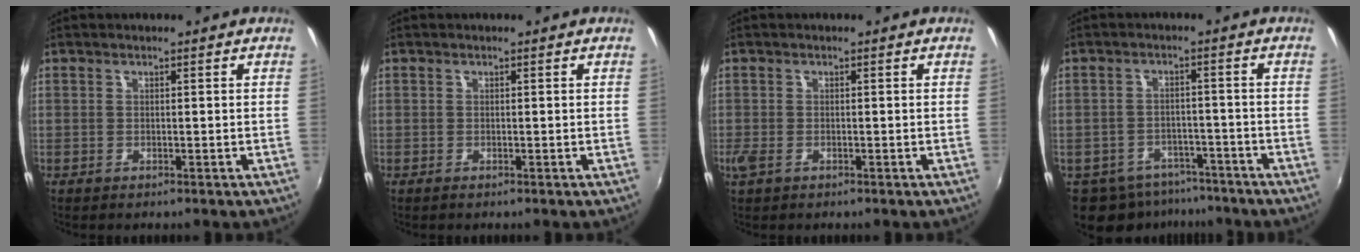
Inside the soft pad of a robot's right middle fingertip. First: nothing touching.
{"total": 0.0}
{"total": 2.3, "force": [-1.1, 1.3, 1.5], "torque": [-0.032, -0.006, -0.022]}
{"total": 11.3, "force": [-8.2, 6.8, 3.6], "torque": [-0.096, 0.000, -0.107]}